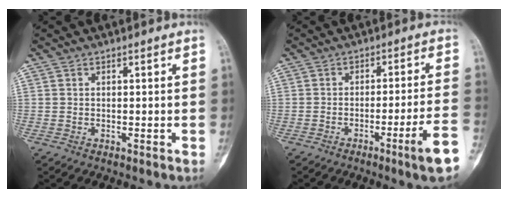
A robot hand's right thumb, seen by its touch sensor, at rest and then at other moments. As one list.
[{"total": 9.0, "force": [-4.6, -0.2, 7.8], "torque": [-0.117, 0.018, -0.066]}]